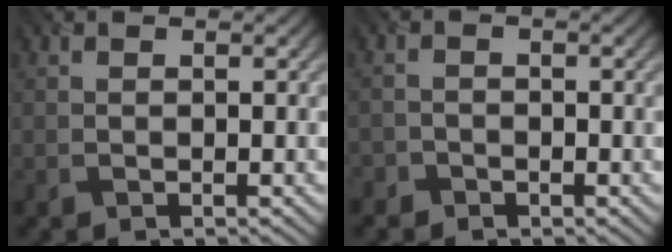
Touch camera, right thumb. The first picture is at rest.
{"total": 1.6, "force": [-1.2, 1.1, 0.0], "torque": [0.006, 0.003, -0.025]}